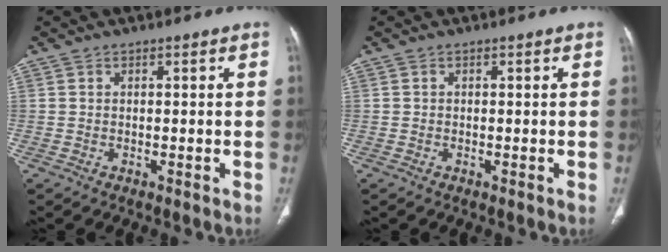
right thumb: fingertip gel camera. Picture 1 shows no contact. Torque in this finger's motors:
{"motor_torque": [0.36, 0.56, -0.26, 0.10, -0.01]}